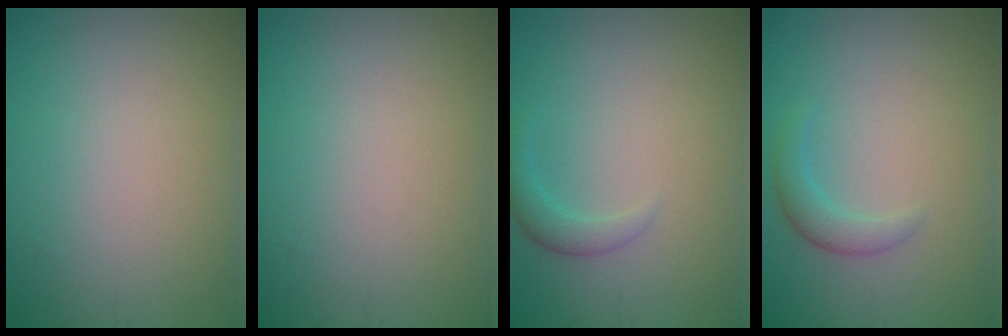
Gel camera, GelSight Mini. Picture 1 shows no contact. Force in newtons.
{"total": 0.0}
{"total": 1.5, "press": 1.5, "slide": 0.2}
{"total": 1.8, "press": 1.8, "slide": 0.0}